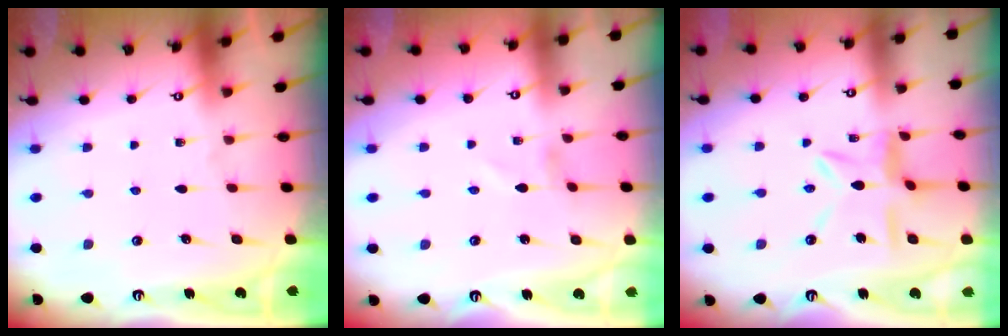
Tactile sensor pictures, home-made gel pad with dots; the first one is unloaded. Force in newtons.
{"total": 1.3, "press": 1.3, "slide": 0.1}
{"total": 10.0, "press": 10.0, "slide": 0.8}